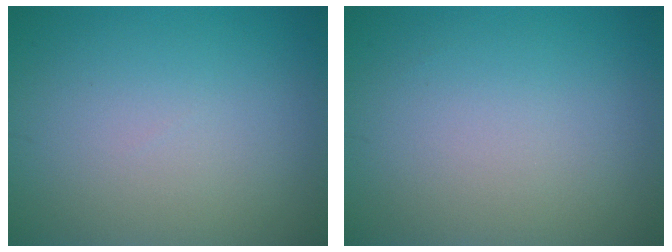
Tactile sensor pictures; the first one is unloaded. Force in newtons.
{"total": 0.0}